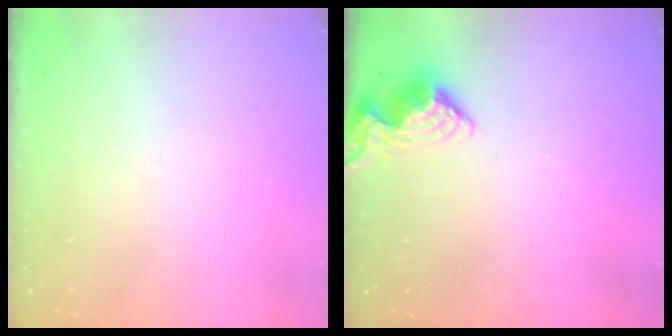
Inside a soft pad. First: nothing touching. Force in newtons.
{"total": 8.2, "press": 8.2, "slide": 0.6}